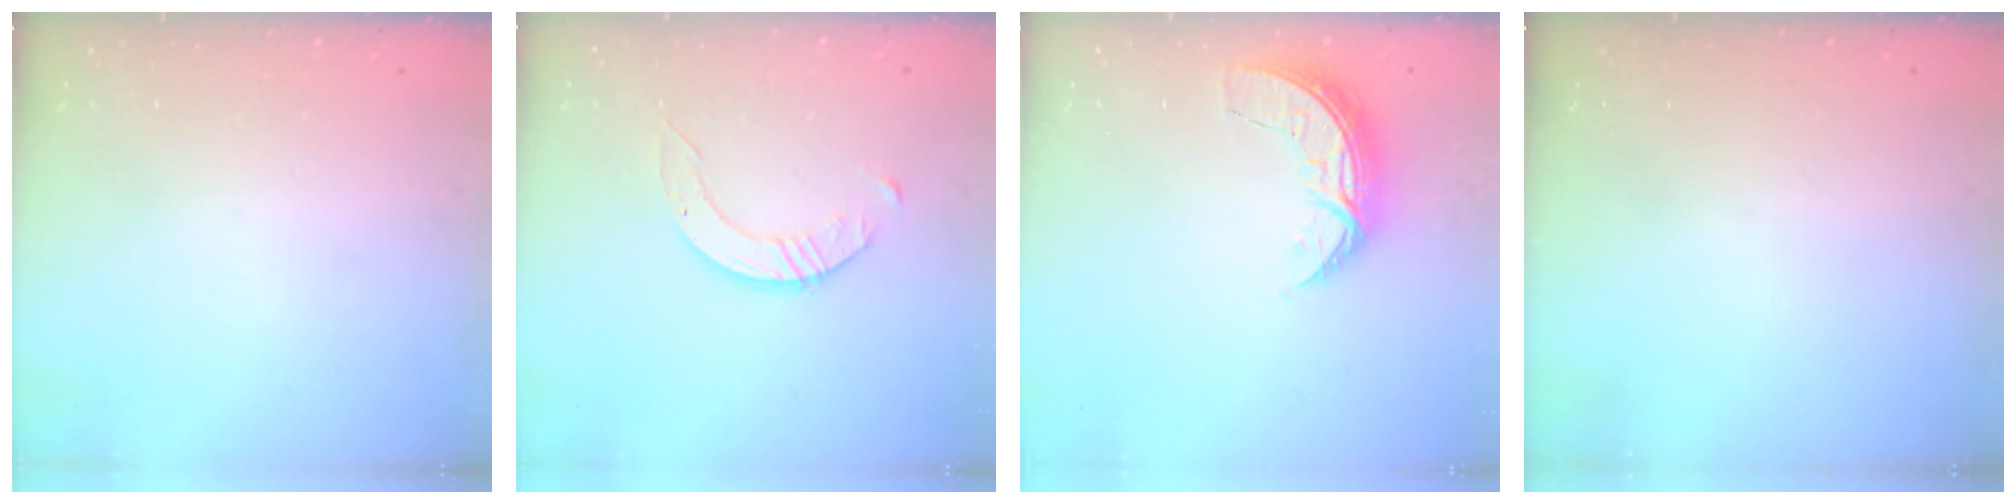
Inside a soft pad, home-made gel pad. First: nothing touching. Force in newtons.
{"total": 3.4, "press": 3.3, "slide": 0.4}
{"total": 7.3, "press": 7.3, "slide": 0.7}
{"total": 0.0}